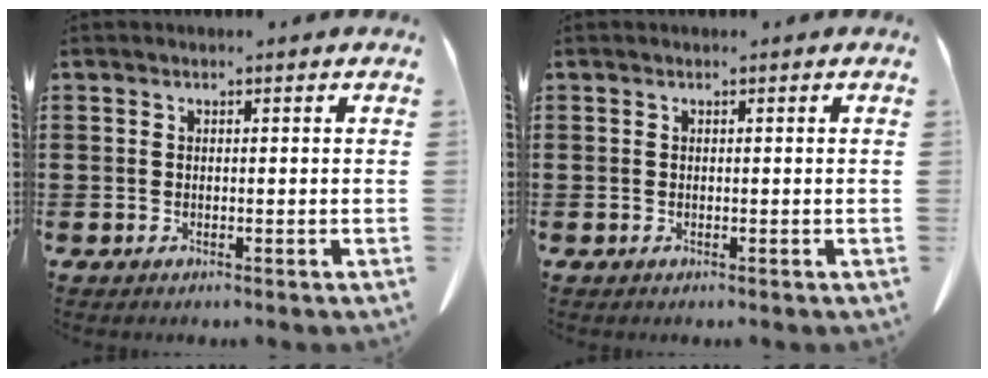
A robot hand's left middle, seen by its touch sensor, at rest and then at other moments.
{"total": 0.0}